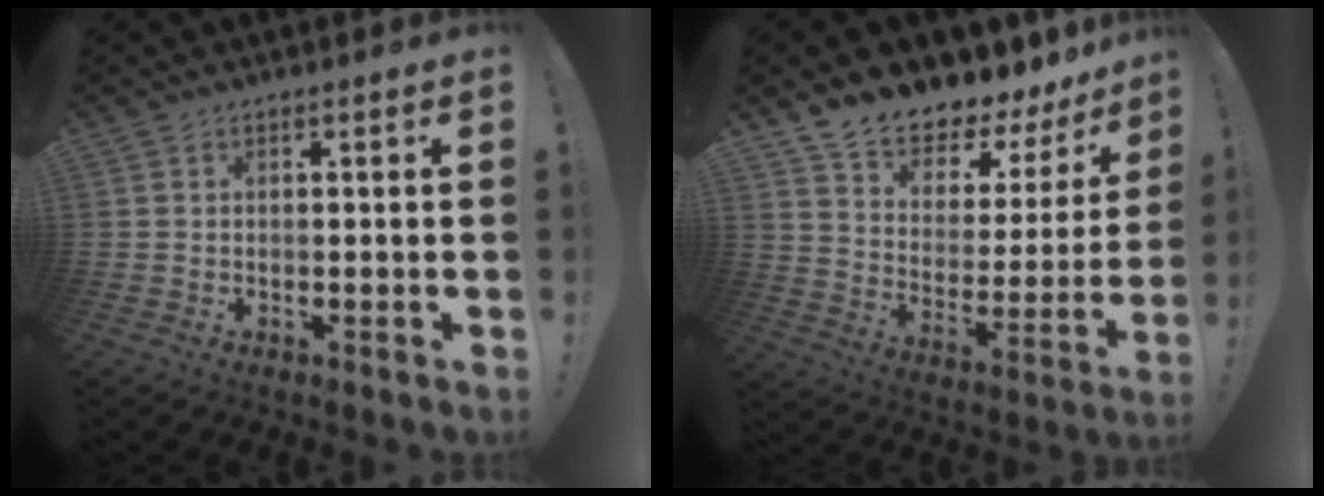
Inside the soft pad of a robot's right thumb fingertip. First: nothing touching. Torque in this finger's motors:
{"motor_torque": [0.15, 1.39, 0.23, 0.19, 0.02]}